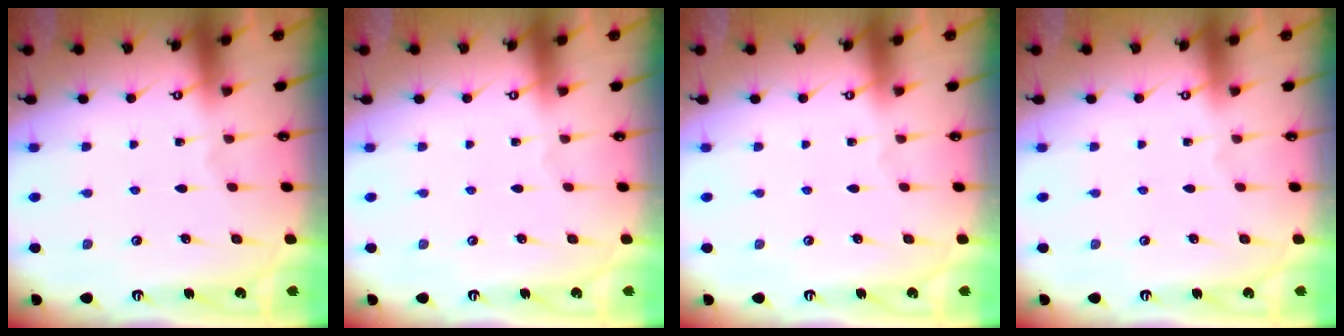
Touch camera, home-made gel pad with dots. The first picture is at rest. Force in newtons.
{"total": 0.0}
{"total": 0.0}
{"total": 0.0}